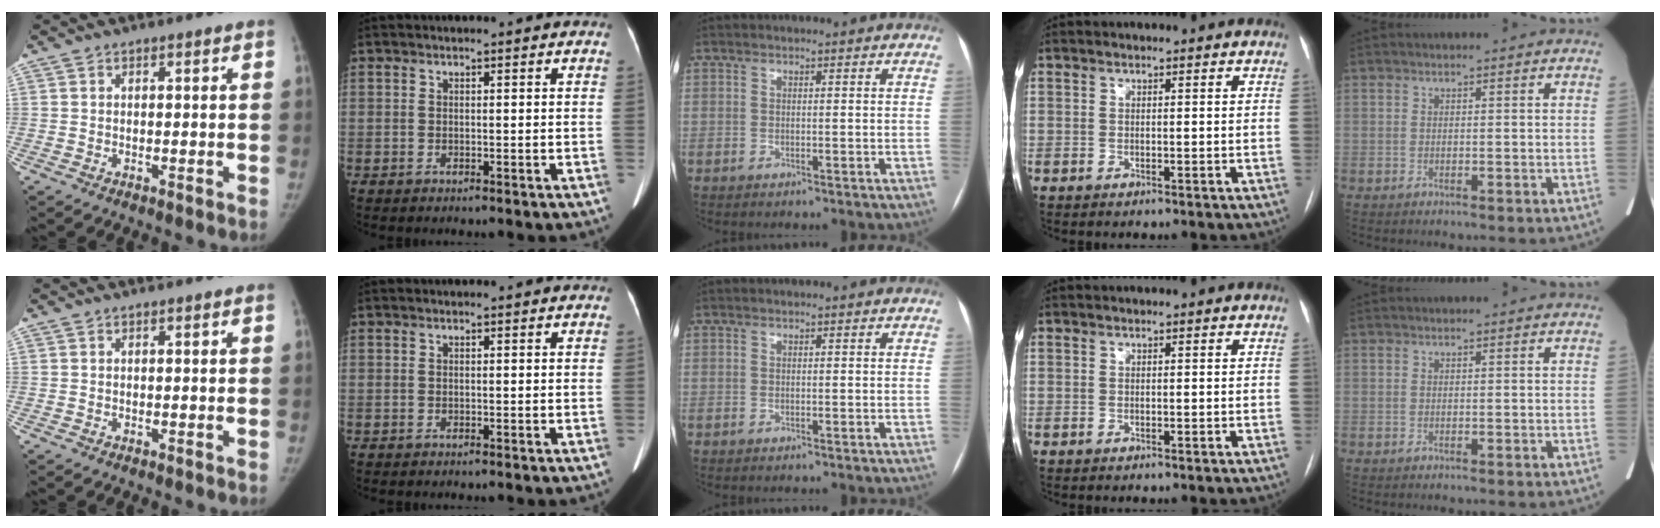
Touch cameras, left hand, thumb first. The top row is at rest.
{}